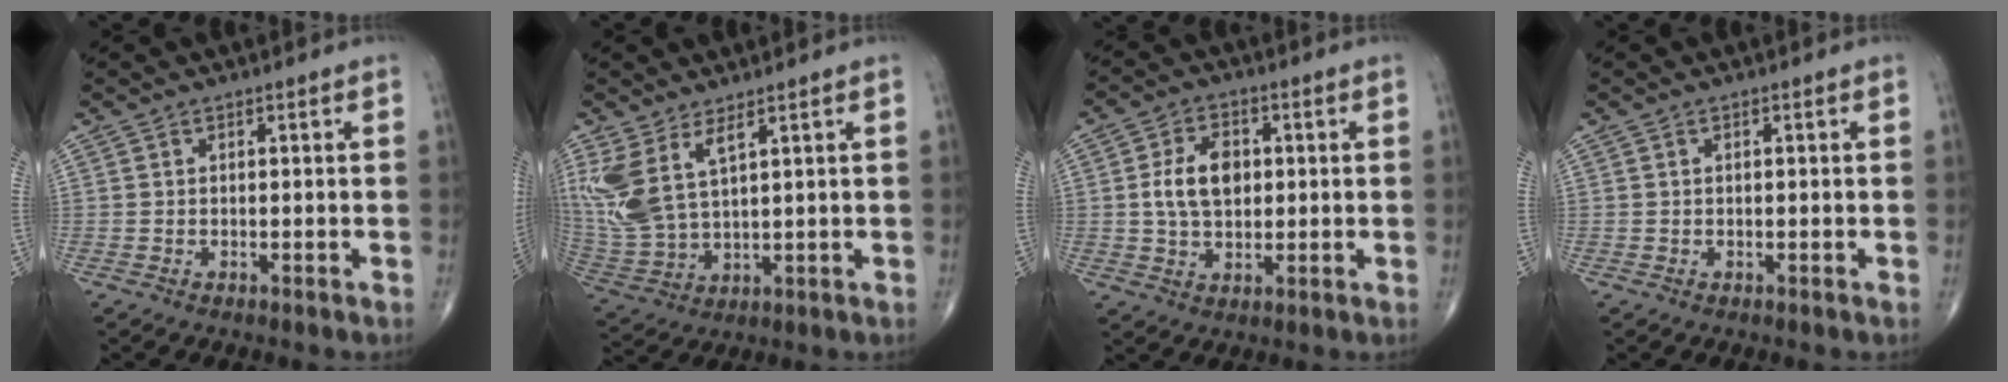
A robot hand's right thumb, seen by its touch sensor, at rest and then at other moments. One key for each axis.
{"total": 11.5, "fx": 5.4, "fy": 4.8, "fz": 9.0, "tx": -0.213, "ty": -0.024, "tz": 0.126}
{"total": 8.5, "fx": 0.9, "fy": 5.6, "fz": 6.4, "tx": -0.101, "ty": 0.004, "tz": 0.017}
{"total": 0.5, "fx": 0.1, "fy": 0.2, "fz": 0.5, "tx": -0.010, "ty": 0.005, "tz": 0.003}